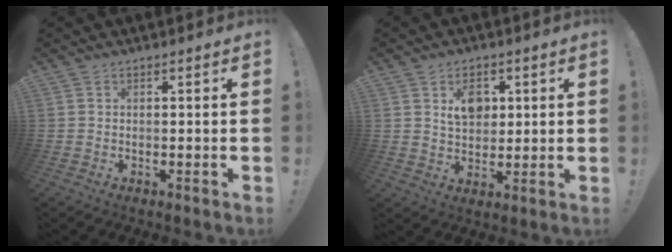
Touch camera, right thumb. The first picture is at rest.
{"total": 7.5, "force": [2.8, 5.8, 3.9], "torque": [-0.047, -0.008, 0.047]}